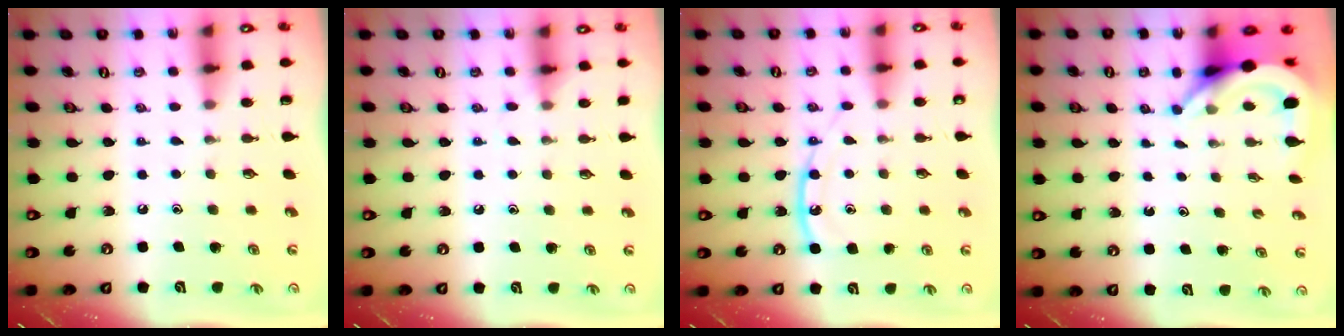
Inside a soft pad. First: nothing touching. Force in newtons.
{"total": 5.1, "press": 5.1, "slide": 0.7}
{"total": 11.7, "press": 11.7, "slide": 0.9}
{"total": 5.2, "press": 5.1, "slide": 0.5}